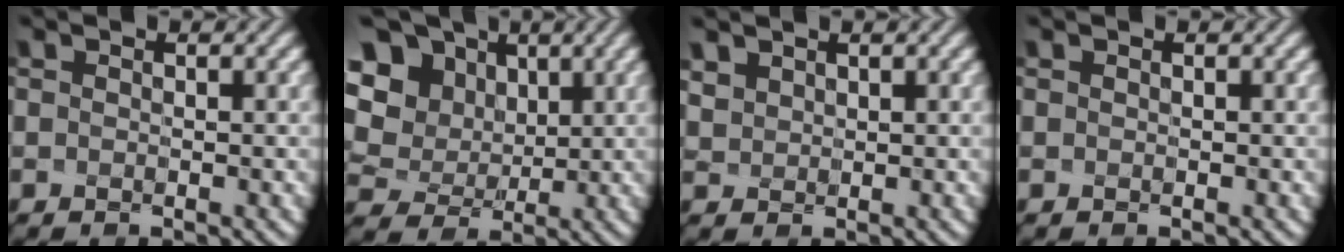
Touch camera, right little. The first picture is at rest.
{"total": 11.9, "force": [4.8, 9.6, 5.1], "torque": [-0.146, 0.022, 0.098]}
{"total": 3.4, "force": [1.8, 2.6, 1.3], "torque": [-0.062, 0.017, 0.036]}
{"total": 0.0}